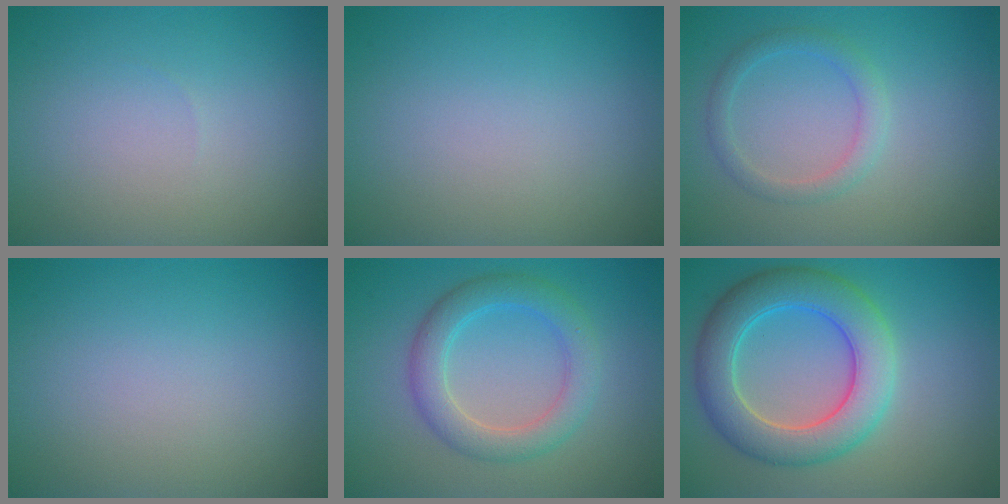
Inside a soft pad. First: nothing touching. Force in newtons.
{"total": 0.0}
{"total": 2.0, "press": 2.0, "slide": 0.1}
{"total": 0.0}
{"total": 4.2, "press": 4.2, "slide": 0.2}
{"total": 7.1, "press": 7.1, "slide": 0.3}